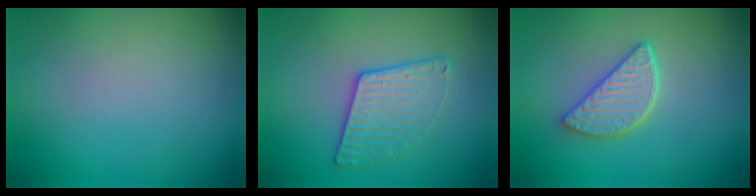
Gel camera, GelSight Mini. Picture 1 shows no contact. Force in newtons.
{"total": 3.1, "press": 2.7, "slide": 1.5}
{"total": 3.5, "press": 3.1, "slide": 1.6}